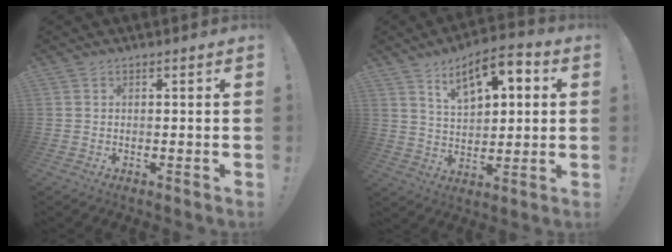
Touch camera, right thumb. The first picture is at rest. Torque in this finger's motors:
{"motor_torque": [0.58, 0.60, 0.18, 0.16, 0.31]}